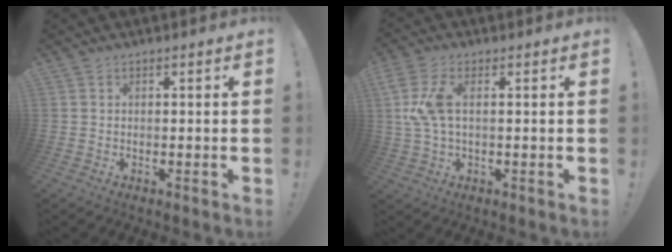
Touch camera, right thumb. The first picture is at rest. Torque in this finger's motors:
{"motor_torque": [0.42, 0.49, 0.48, 0.45, 0.39]}